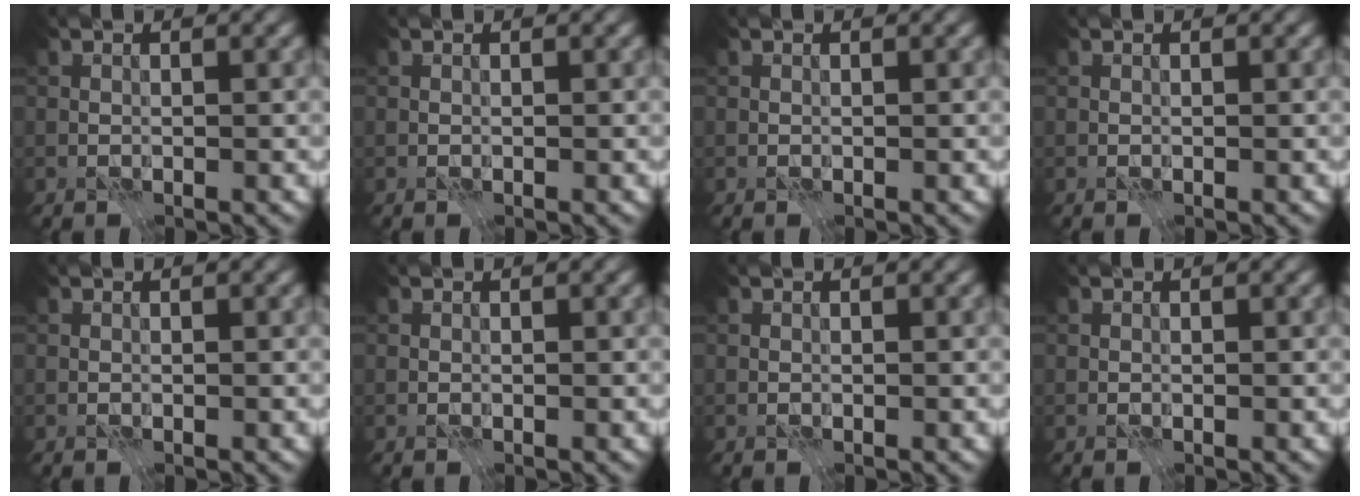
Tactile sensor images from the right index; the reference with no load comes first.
{"total": 0.0}
{"total": 0.0}
{"total": 0.0}
{"total": 0.0}
{"total": 0.0}
{"total": 0.0}
{"total": 0.0}